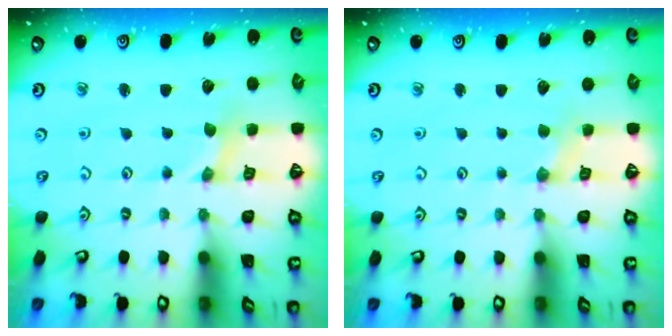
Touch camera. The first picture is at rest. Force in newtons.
{"total": 1.4, "press": 1.4, "slide": 0.3}